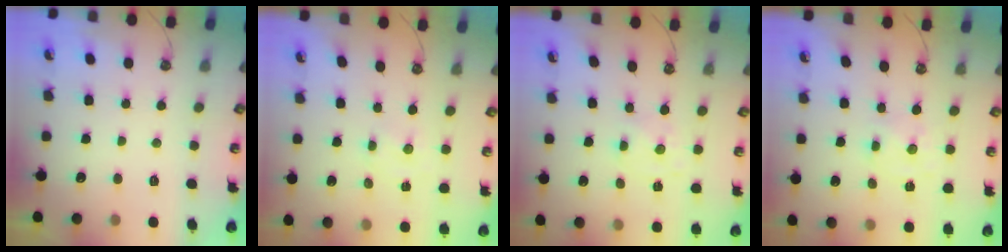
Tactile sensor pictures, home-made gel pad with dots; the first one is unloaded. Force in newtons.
{"total": 1.4, "press": 1.4, "slide": 0.2}
{"total": 1.5, "press": 1.4, "slide": 0.3}
{"total": 0.8, "press": 0.8, "slide": 0.1}